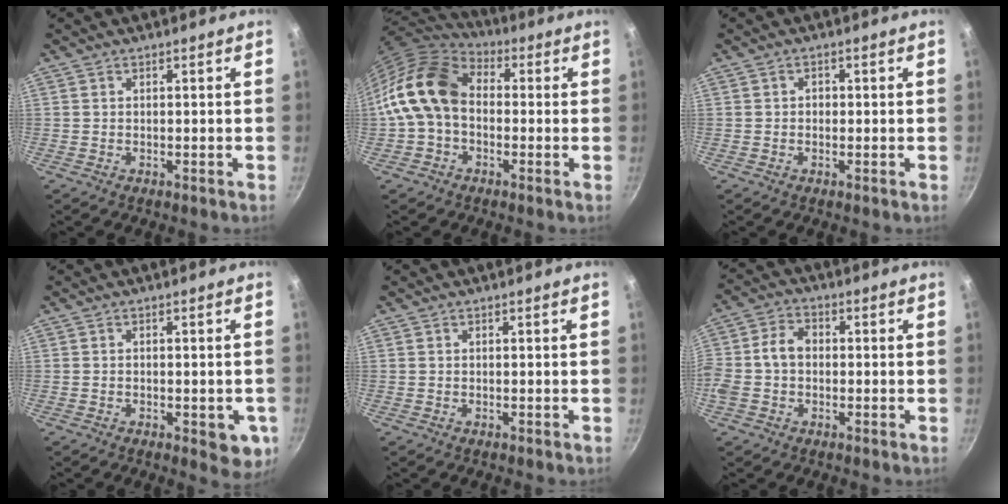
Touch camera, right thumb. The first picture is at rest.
{"total": 14.2, "force": [-0.3, 10.2, 9.9], "torque": [-0.161, 0.035, -0.025]}
{"total": 1.2, "force": [-0.1, 1.0, 0.6], "torque": [-0.007, 0.004, -0.003]}
{"total": 6.2, "force": [-1.8, 2.8, 5.2], "torque": [-0.042, 0.001, -0.021]}
{"total": 0.0}
{"total": 3.9, "force": [-0.3, 2.8, 2.7], "torque": [-0.059, 0.011, -0.014]}